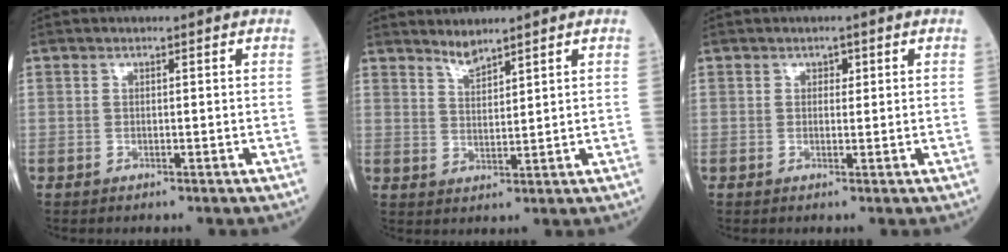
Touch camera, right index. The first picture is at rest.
{"total": 2.7, "force": [2.6, 0.0, 0.7], "torque": [-0.015, -0.006, 0.052]}
{"total": 1.0, "force": [0.4, 0.8, 0.5], "torque": [-0.001, 0.000, 0.004]}